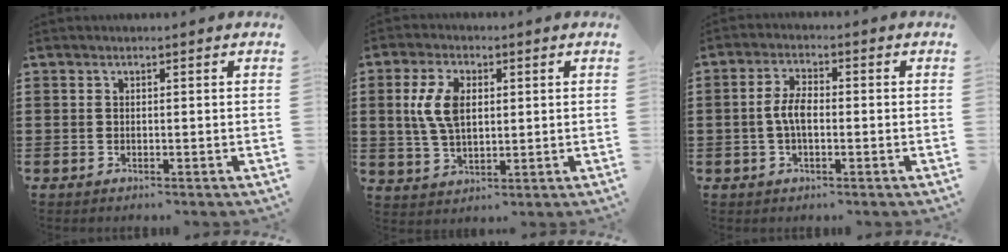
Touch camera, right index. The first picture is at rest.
{"total": 7.1, "force": [1.2, 4.0, 5.8], "torque": [-0.134, 0.010, 0.017]}
{"total": 4.2, "force": [-0.6, 1.9, 3.7], "torque": [-0.091, 0.000, -0.019]}